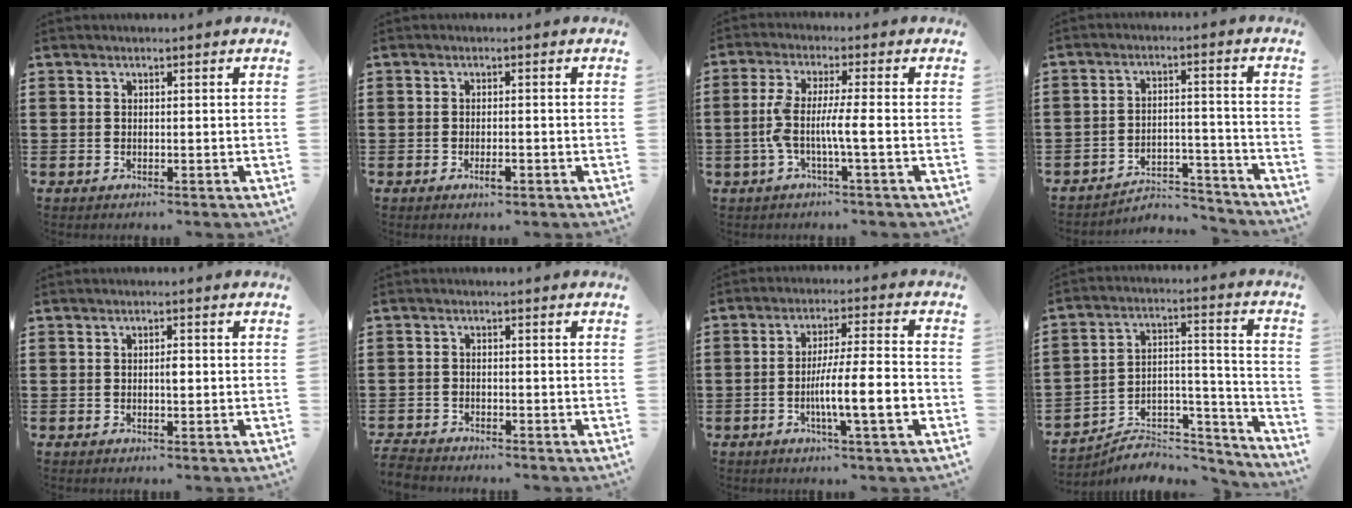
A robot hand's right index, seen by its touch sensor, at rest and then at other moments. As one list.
[{"total": 2.0, "force": [-1.0, 0.6, 1.7], "torque": [-0.031, 0.000, -0.018]}, {"total": 5.7, "force": [-1.5, -0.1, 5.5], "torque": [-0.121, -0.010, -0.039]}, {"total": 4.6, "force": [-4.3, 0.9, 1.2], "torque": [-0.024, 0.006, -0.088]}, {"total": 1.4, "force": [0.0, 0.5, 1.3], "torque": [-0.026, 0.000, -0.002]}, {"total": 2.2, "force": [-2.2, 0.2, 0.0], "torque": [-0.004, -0.001, -0.047]}, {"total": 8.7, "force": [-2.8, 0.8, 8.2], "torque": [-0.143, -0.004, -0.051]}, {"total": 5.6, "force": [-5.0, 2.1, 1.3], "torque": [-0.019, 0.007, -0.099]}]